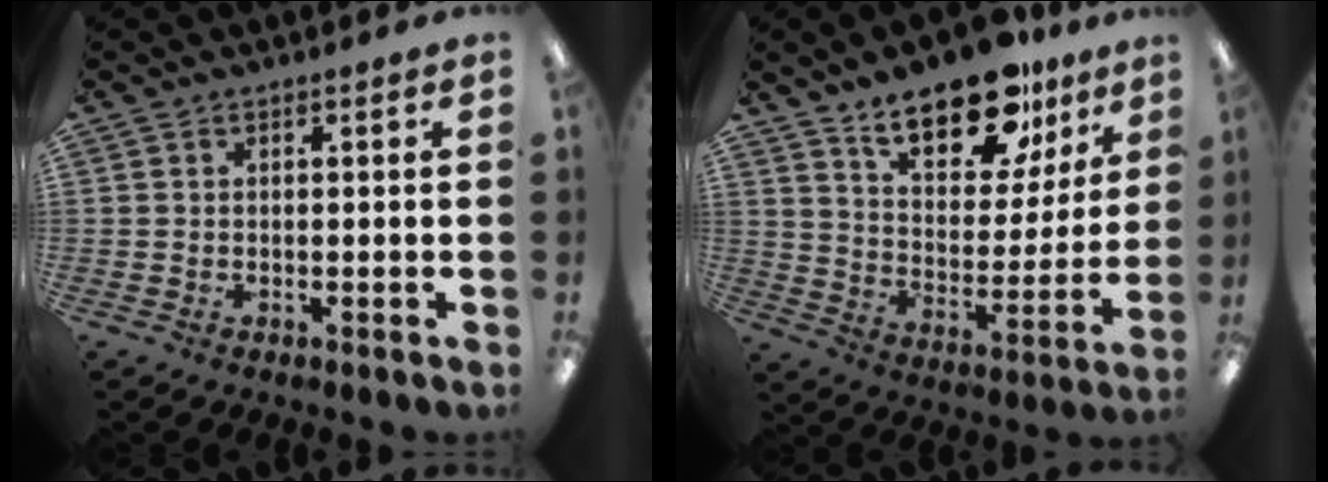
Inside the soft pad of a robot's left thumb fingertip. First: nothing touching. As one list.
[{"total": 18.1, "force": [13.4, 7.9, 9.3], "torque": [-0.144, -0.082, 0.231]}]